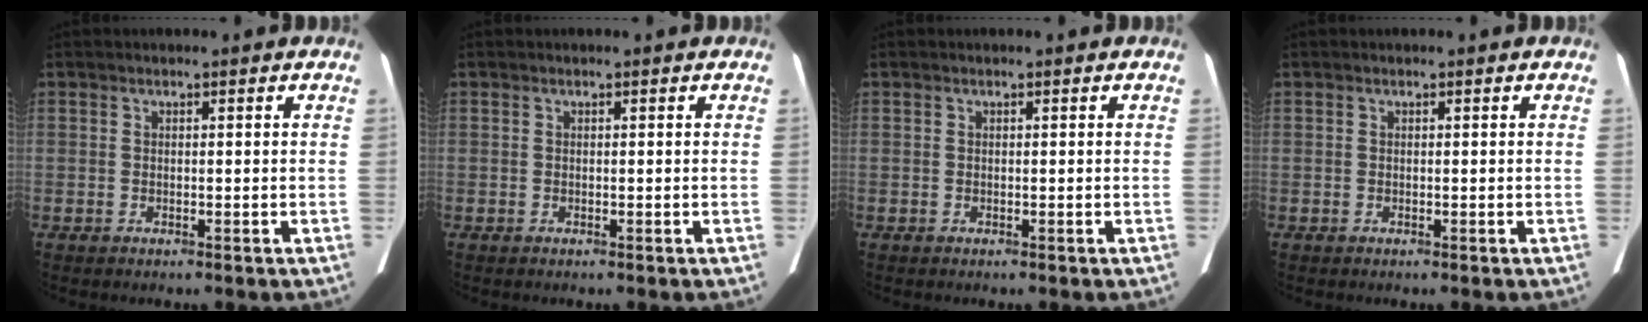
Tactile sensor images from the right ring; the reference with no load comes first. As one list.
[{"total": 0.0}, {"total": 0.0}, {"total": 0.0}]